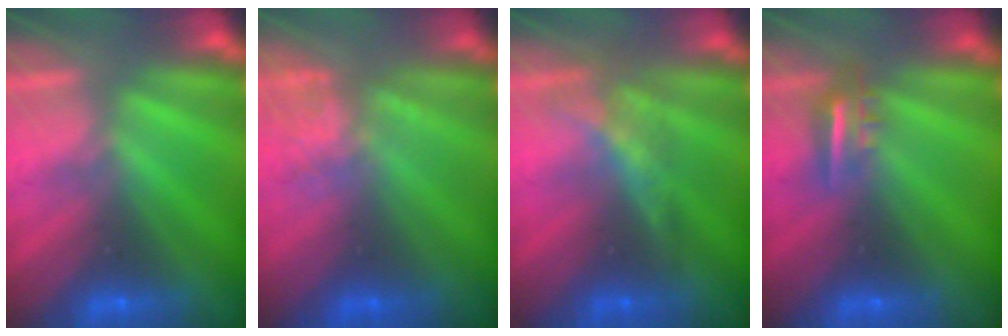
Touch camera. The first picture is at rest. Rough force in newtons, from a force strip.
{"total": 4.4}
{"total": 1.8}
{"total": 4.7}